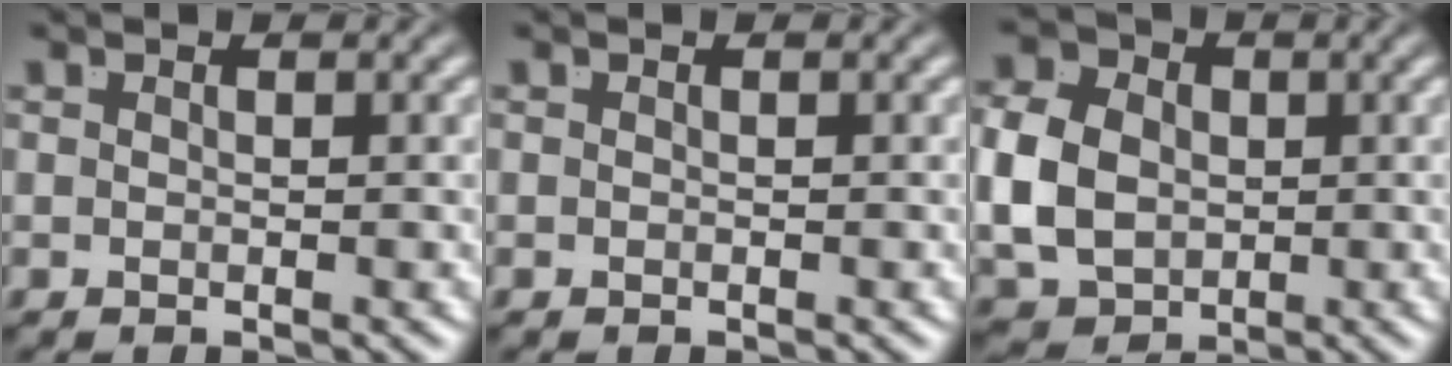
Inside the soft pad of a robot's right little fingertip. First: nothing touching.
{"total": 0.0}
{"total": 8.3, "force": [-0.6, 7.1, 4.1], "torque": [-0.101, -0.036, 0.003]}